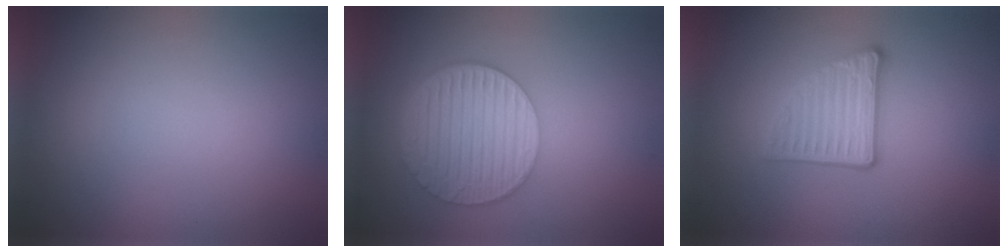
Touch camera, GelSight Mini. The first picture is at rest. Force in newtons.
{"total": 6.9, "press": 4.9, "slide": 4.9}
{"total": 3.5, "press": 3.0, "slide": 1.7}